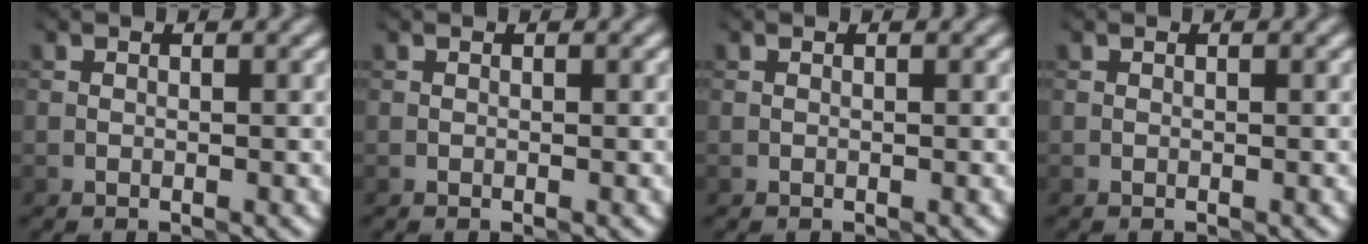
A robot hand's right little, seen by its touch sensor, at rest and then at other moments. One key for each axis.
{"total": 0.0}
{"total": 0.0}
{"total": 0.0}